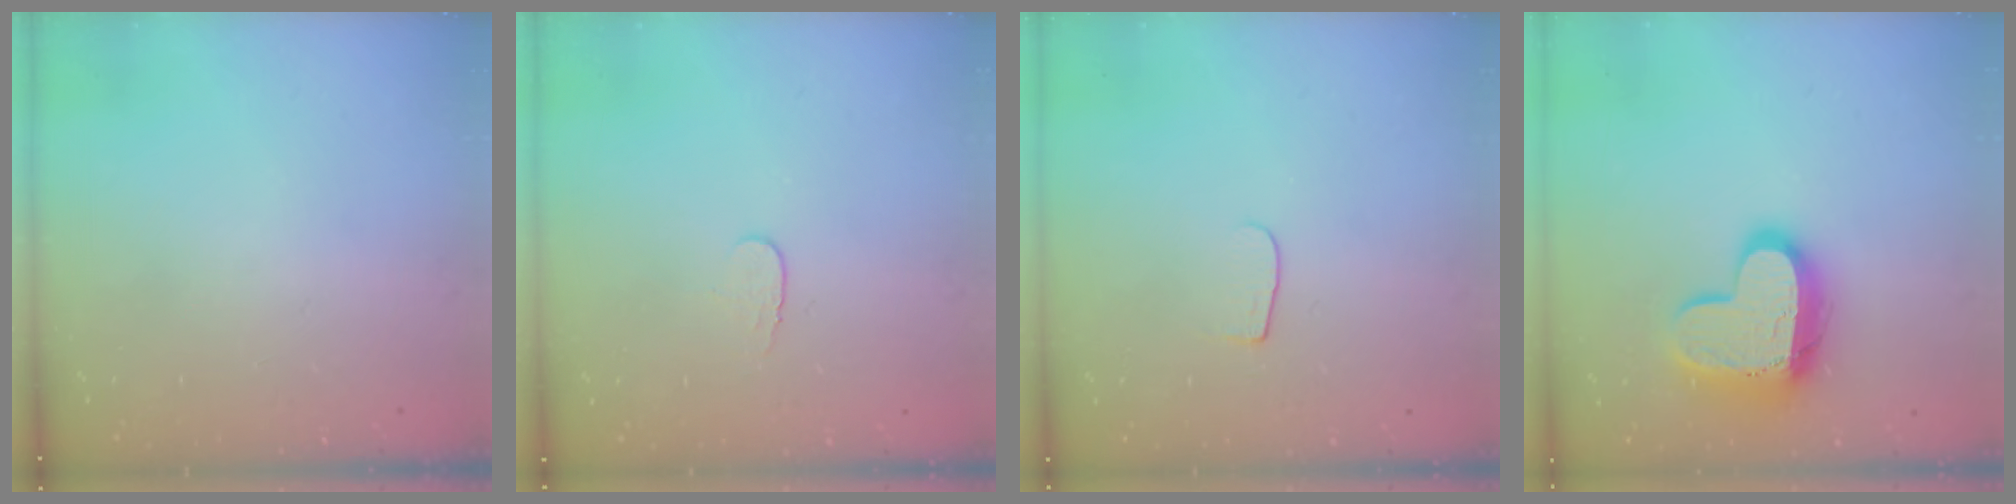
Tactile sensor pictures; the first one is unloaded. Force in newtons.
{"total": 3.9, "press": 3.9, "slide": 0.4}
{"total": 3.8, "press": 3.8, "slide": 0.5}
{"total": 15.1, "press": 15.0, "slide": 1.2}